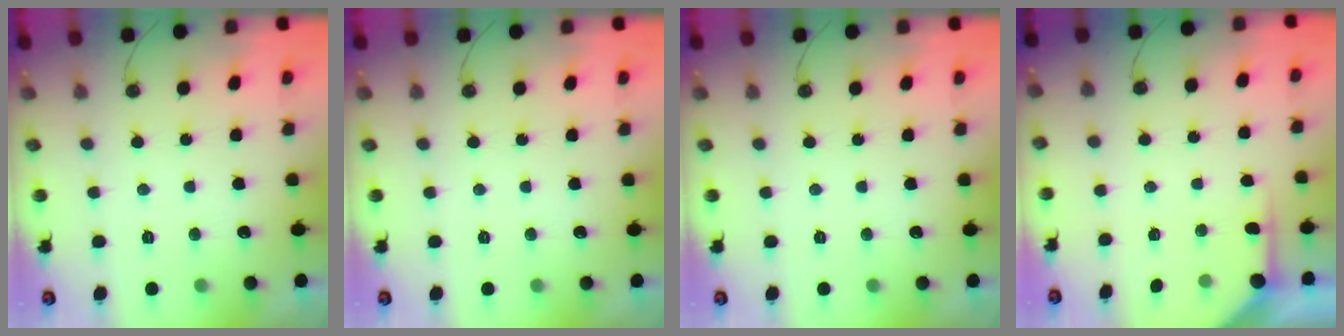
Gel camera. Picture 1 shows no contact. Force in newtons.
{"total": 0.0}
{"total": 0.0}
{"total": 3.9, "press": 3.9, "slide": 0.3}